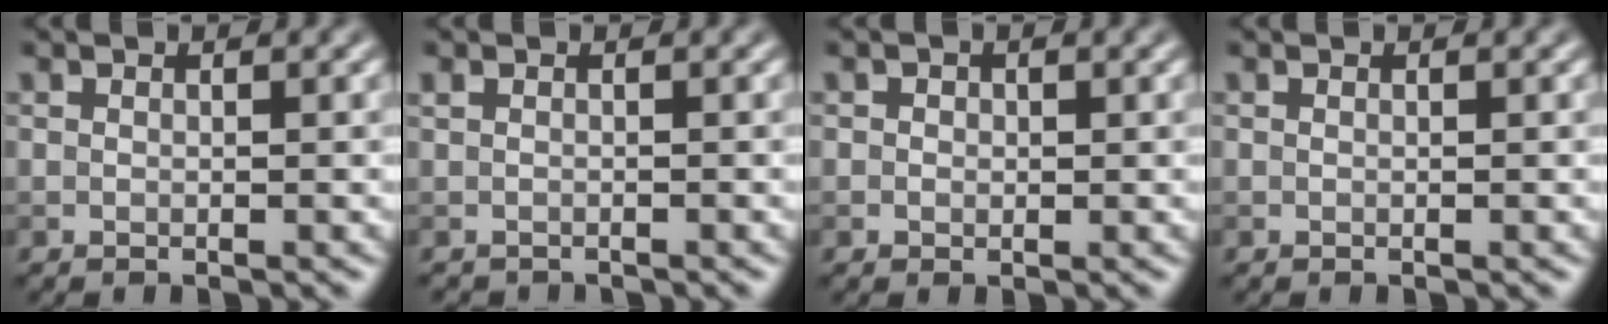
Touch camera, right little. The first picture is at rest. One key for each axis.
{"total": 0.6, "fx": -0.5, "fy": 0.3, "fz": -0.1, "tx": 0.004, "ty": -0.012, "tz": -0.011}
{"total": 1.0, "fx": 0.3, "fy": 0.9, "fz": 0.3, "tx": 0.002, "ty": -0.002, "tz": -0.001}
{"total": 0.0}